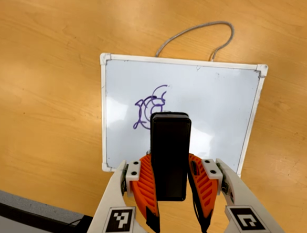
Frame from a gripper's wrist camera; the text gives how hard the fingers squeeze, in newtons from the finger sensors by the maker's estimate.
{"total": 7.9, "left": 5.8, "right": 10.1}